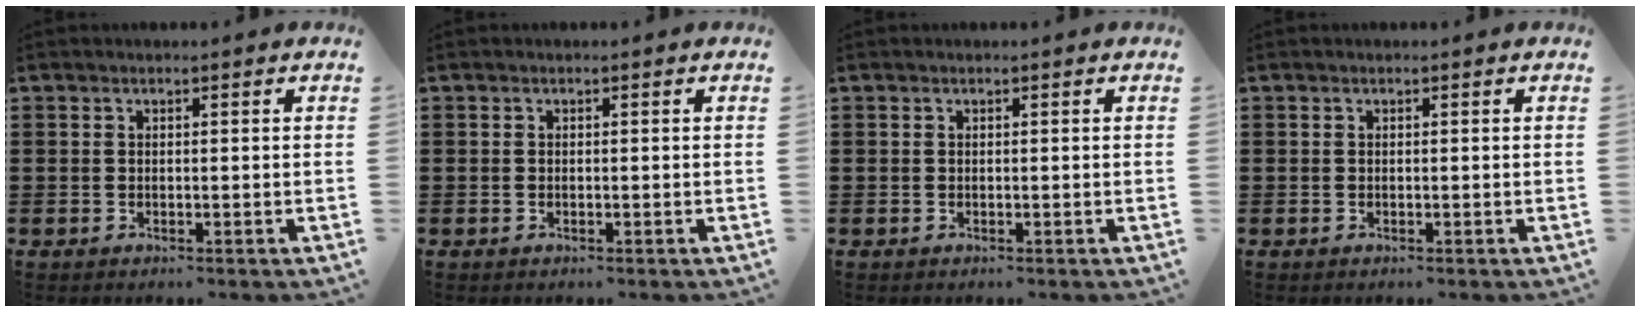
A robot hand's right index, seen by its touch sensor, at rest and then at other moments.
{"total": 0.0}
{"total": 0.0}
{"total": 0.0}